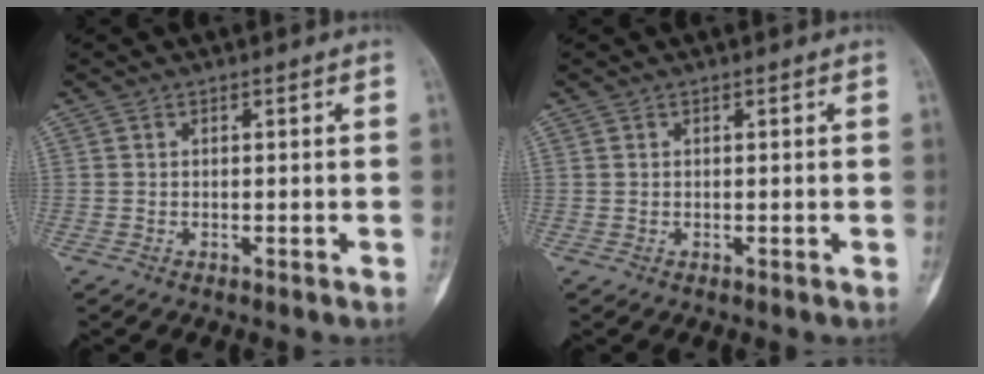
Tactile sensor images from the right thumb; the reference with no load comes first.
{"total": 0.0}